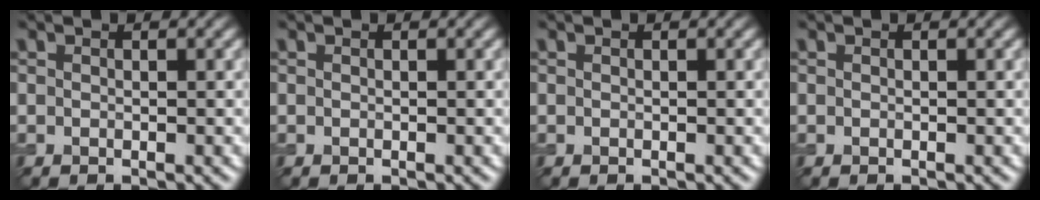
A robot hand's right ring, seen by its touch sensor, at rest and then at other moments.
{"total": 0.0}
{"total": 0.0}
{"total": 0.0}